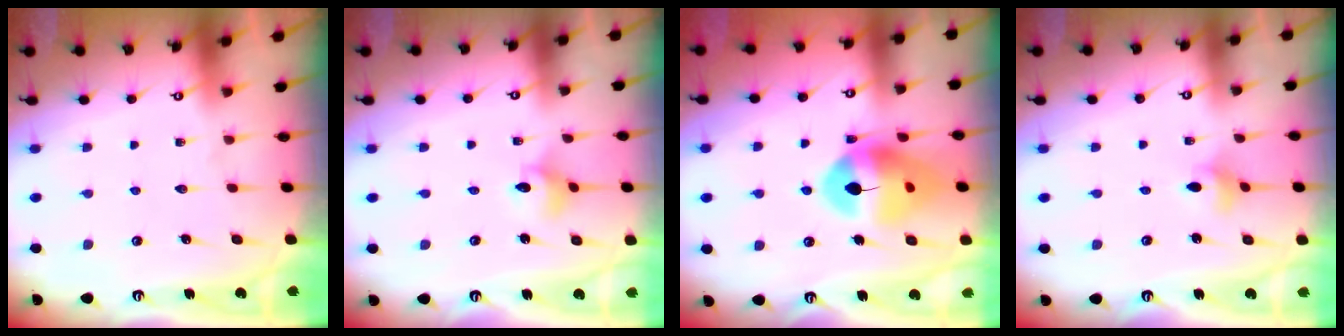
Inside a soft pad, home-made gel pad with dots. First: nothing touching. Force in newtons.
{"total": 4.2, "press": 4.2, "slide": 0.4}
{"total": 14.0, "press": 13.9, "slide": 1.5}
{"total": 4.4, "press": 4.3, "slide": 0.4}